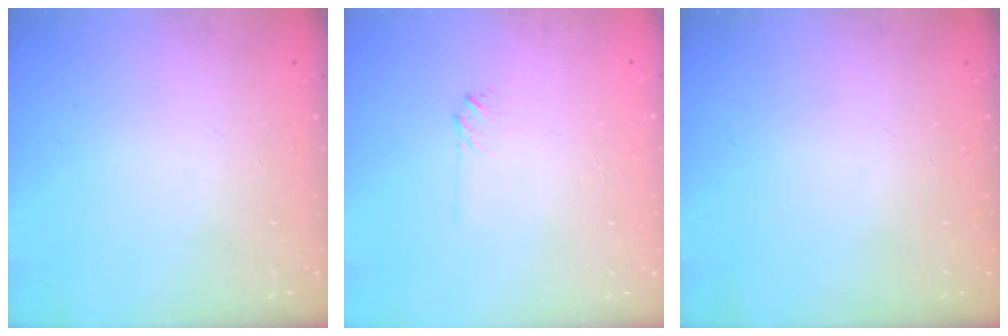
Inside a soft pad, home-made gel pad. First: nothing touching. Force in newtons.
{"total": 2.0, "press": 2.0, "slide": 0.3}
{"total": 0.0}